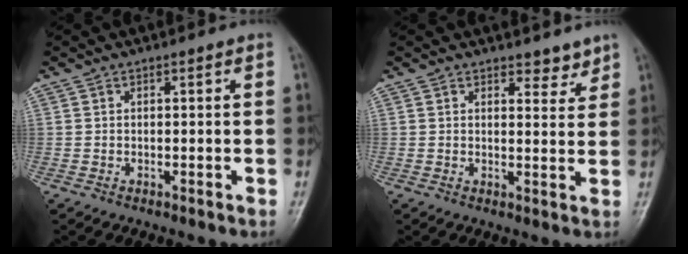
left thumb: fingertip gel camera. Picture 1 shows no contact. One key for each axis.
{"total": 3.3, "fx": 2.8, "fy": 1.5, "fz": 1.1, "tx": 0.007, "ty": -0.020, "tz": 0.038}